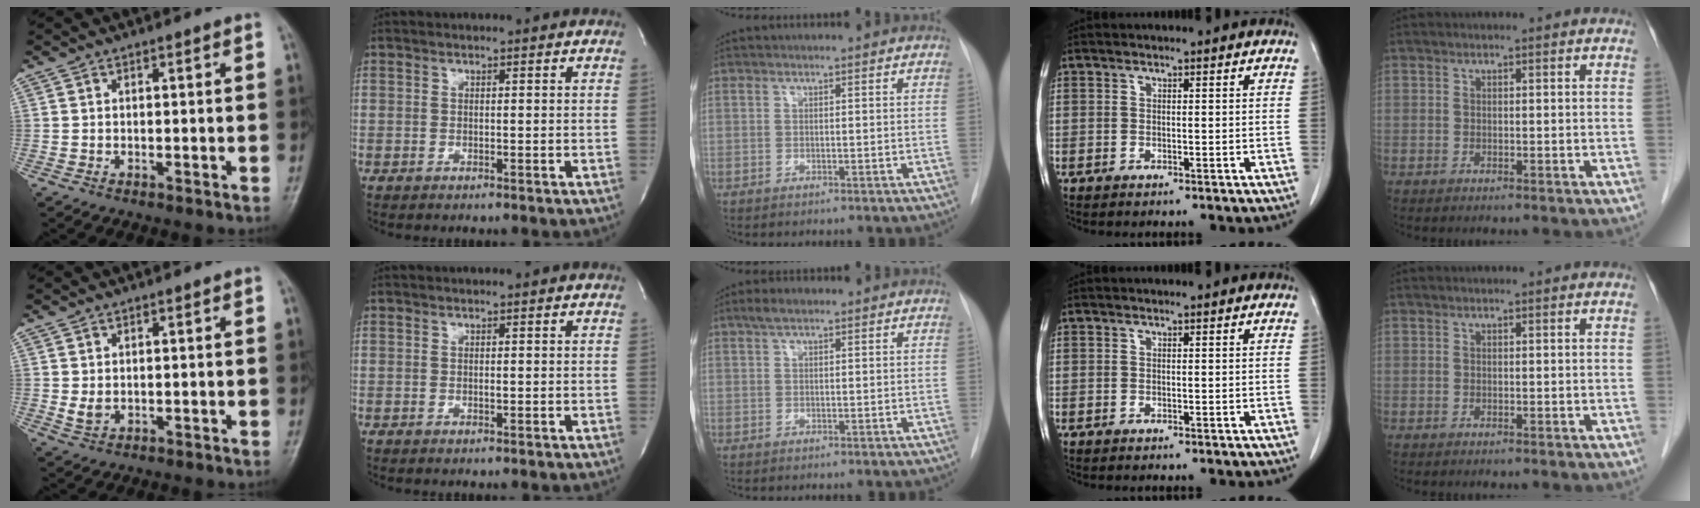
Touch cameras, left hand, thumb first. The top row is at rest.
{"thumb": {"total": 2.2, "force": [0.3, 1.6, 1.5], "torque": [-0.023, -0.007, 0.011]}, "middle": {"total": 2.1, "force": [1.4, 0.7, 1.4], "torque": [-0.028, 0.014, 0.025]}}